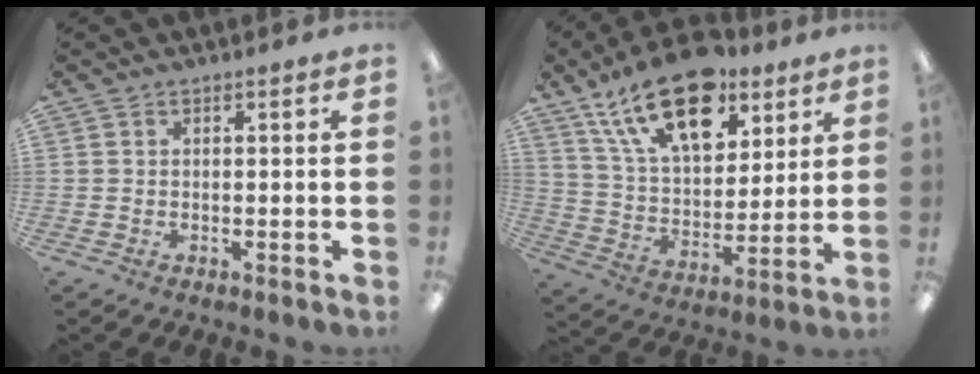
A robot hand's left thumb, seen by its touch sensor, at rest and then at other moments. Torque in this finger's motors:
{"motor_torque": [0.55, 0.53, 1.40, -1.37, 0.53]}